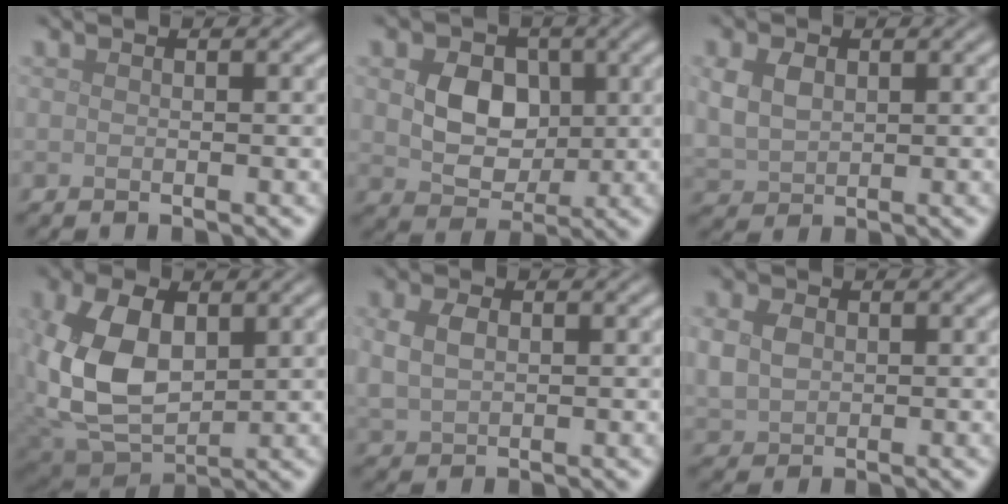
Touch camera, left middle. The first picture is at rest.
{"total": 5.0, "force": [0.8, 3.8, 3.1], "torque": [-0.058, -0.005, 0.010]}
{"total": 3.1, "force": [0.8, 2.3, 2.0], "torque": [-0.050, 0.002, 0.019]}
{"total": 9.3, "force": [0.9, 5.9, 7.1], "torque": [-0.179, -0.006, 0.024]}
{"total": 2.7, "force": [0.6, 1.8, 1.8], "torque": [-0.046, 0.002, 0.015]}
{"total": 2.9, "force": [0.5, 2.3, 1.6], "torque": [-0.042, 0.002, 0.009]}